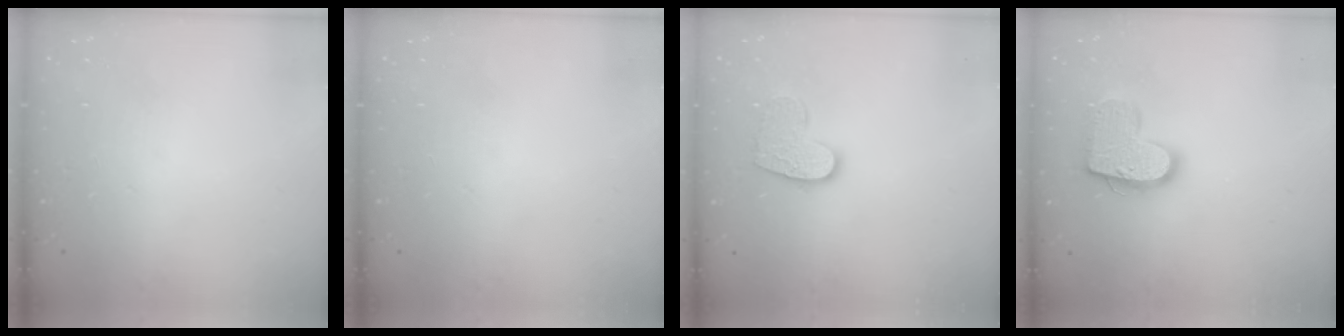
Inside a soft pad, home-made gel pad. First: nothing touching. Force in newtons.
{"total": 0.0}
{"total": 11.3, "press": 11.2, "slide": 0.7}
{"total": 14.3, "press": 14.3, "slide": 0.8}